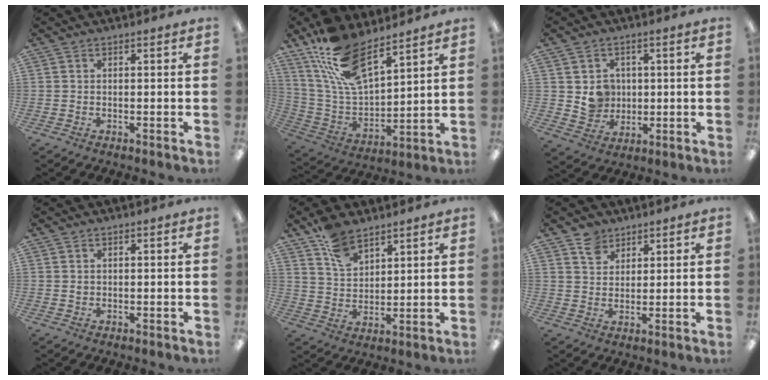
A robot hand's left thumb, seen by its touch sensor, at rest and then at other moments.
{"total": 17.2, "force": [12.1, 7.1, 10.0], "torque": [-0.200, -0.059, 0.223]}
{"total": 6.5, "force": [1.6, 6.1, 1.2], "torque": [-0.014, -0.004, 0.033]}
{"total": 0.8, "force": [0.2, 0.7, 0.3], "torque": [-0.008, 0.005, 0.003]}
{"total": 9.1, "force": [6.5, 4.9, 4.2], "torque": [-0.078, -0.024, 0.121]}
{"total": 5.1, "force": [3.6, 3.6, 0.7], "torque": [-0.005, -0.012, 0.066]}